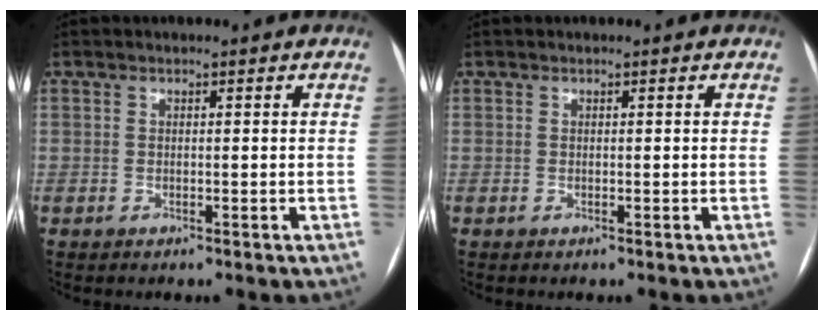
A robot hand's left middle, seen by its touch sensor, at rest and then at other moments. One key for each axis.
{"total": 0.0}